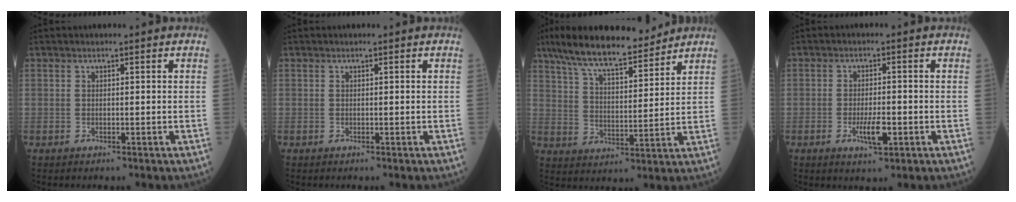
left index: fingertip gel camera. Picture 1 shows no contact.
{"total": 0.0}
{"total": 13.9, "force": [11.7, 2.7, 7.0], "torque": [-0.124, 0.017, 0.204]}
{"total": 4.1, "force": [-1.6, 1.0, 3.7], "torque": [-0.070, -0.001, -0.023]}